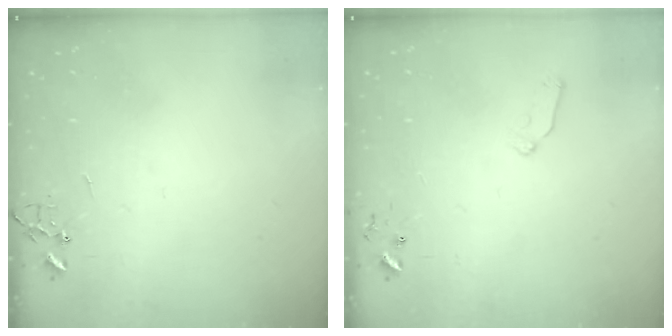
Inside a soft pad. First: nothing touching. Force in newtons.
{"total": 6.5, "press": 6.4, "slide": 1.0}